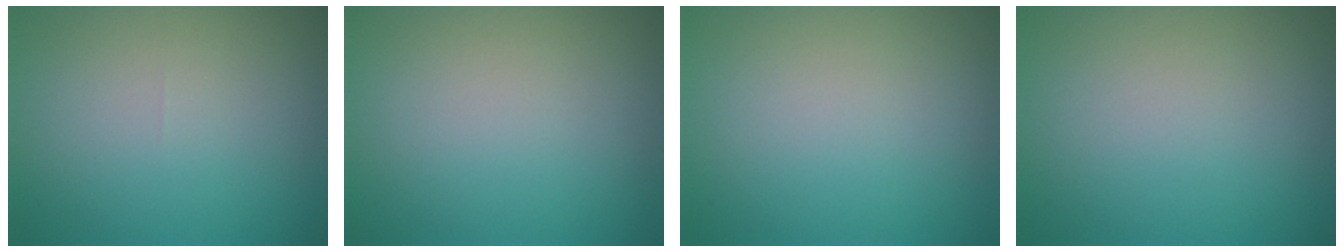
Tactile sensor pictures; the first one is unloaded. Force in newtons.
{"total": 0.0}
{"total": 0.0}
{"total": 0.0}